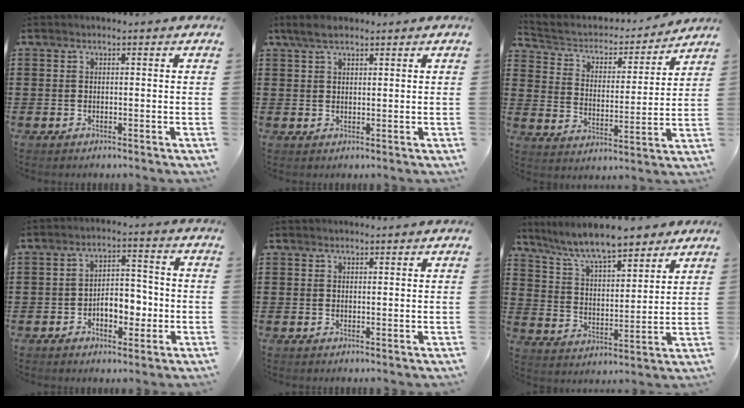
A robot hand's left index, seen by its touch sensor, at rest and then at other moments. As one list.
[{"total": 3.5, "force": [2.2, 1.4, 2.3], "torque": [-0.050, 0.006, 0.042]}, {"total": 3.5, "force": [3.1, 1.5, 0.6], "torque": [-0.035, -0.026, 0.043]}, {"total": 5.6, "force": [-1.7, 3.3, 4.2], "torque": [-0.062, 0.004, -0.036]}, {"total": 0.7, "force": [0.7, 0.1, 0.1], "torque": [-0.003, -0.001, 0.014]}, {"total": 9.3, "force": [8.1, 1.6, 4.3], "torque": [-0.114, -0.031, 0.141]}]